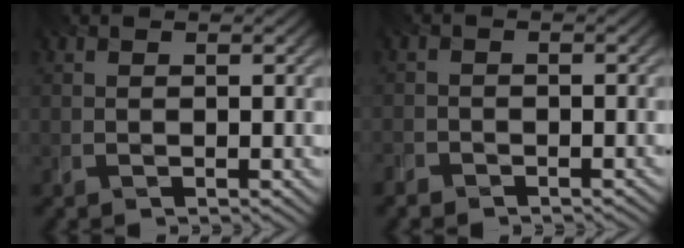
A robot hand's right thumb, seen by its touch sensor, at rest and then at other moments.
{"total": 2.1, "force": [-1.9, 0.8, 0.1], "torque": [0.001, -0.007, -0.041]}